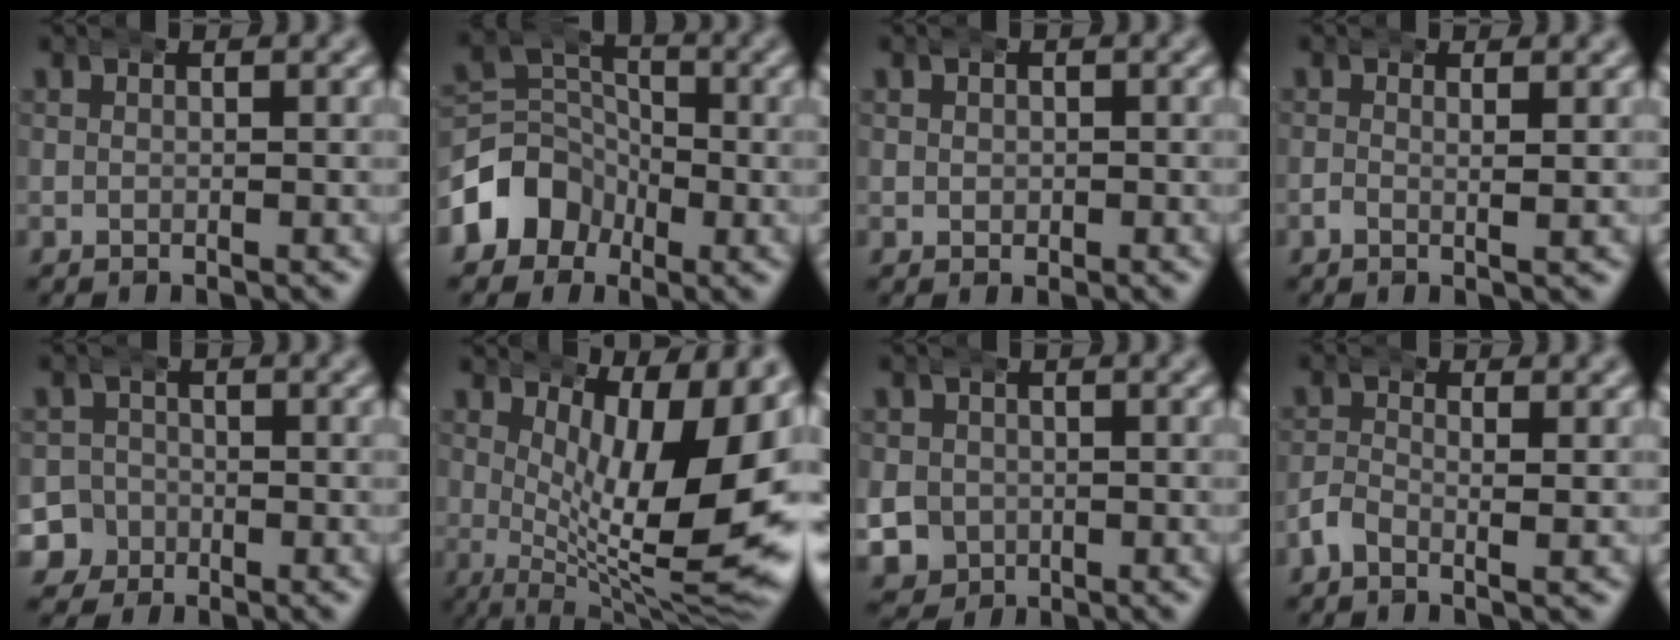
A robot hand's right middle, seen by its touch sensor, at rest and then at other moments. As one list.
[{"total": 7.8, "force": [-1.5, 6.9, 3.4], "torque": [-0.085, -0.021, -0.030]}, {"total": 1.1, "force": [0.1, 1.1, 0.2], "torque": [-0.010, -0.001, -0.001]}, {"total": 0.8, "force": [0.0, 0.1, 0.8], "torque": [-0.022, -0.013, 0.001]}, {"total": 6.9, "force": [-2.3, 6.4, 1.5], "torque": [-0.053, -0.022, -0.050]}, {"total": 12.1, "force": [0.3, 5.1, 11.0], "torque": [-0.151, -0.027, 0.016]}, {"total": 8.4, "force": [-1.8, 7.8, 2.5], "torque": [-0.078, -0.029, -0.034]}, {"total": 1.5, "force": [-0.5, 0.6, 1.3], "torque": [-0.030, -0.007, -0.016]}]